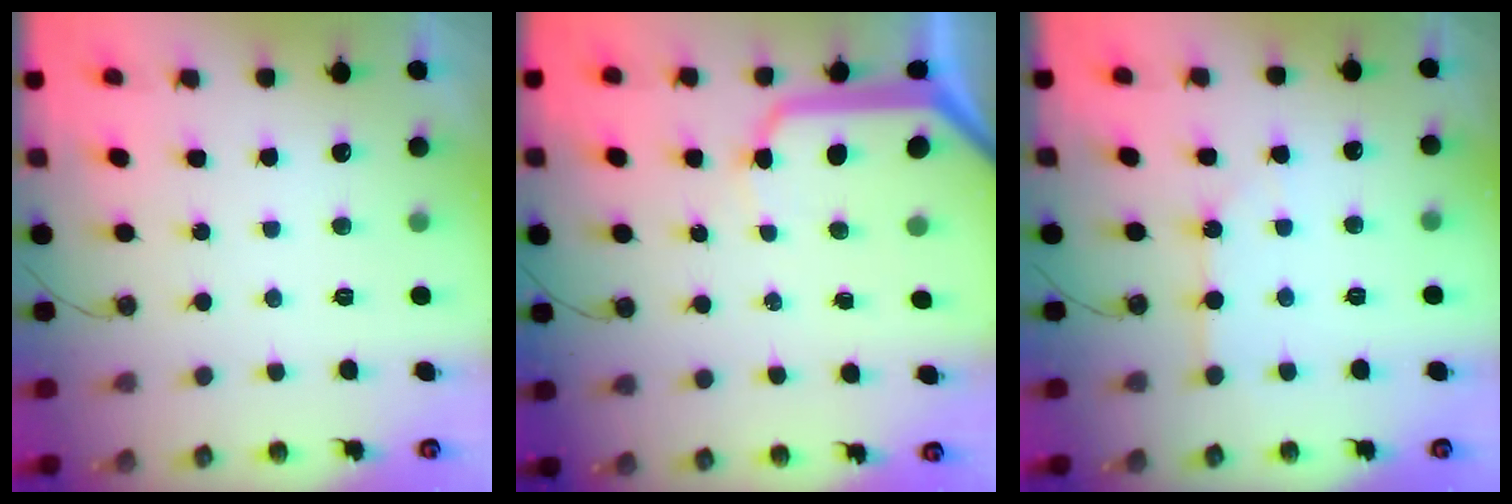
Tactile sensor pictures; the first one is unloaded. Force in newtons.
{"total": 10.0, "press": 9.9, "slide": 1.2}
{"total": 3.6, "press": 3.5, "slide": 0.6}